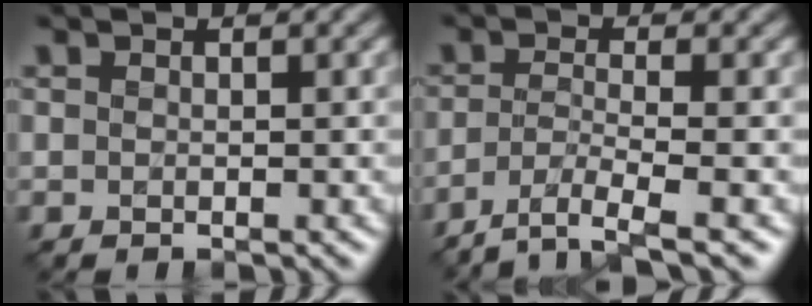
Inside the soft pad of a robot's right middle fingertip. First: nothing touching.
{"total": 3.9, "force": [-2.7, 0.7, 2.7], "torque": [-0.048, -0.006, -0.059]}